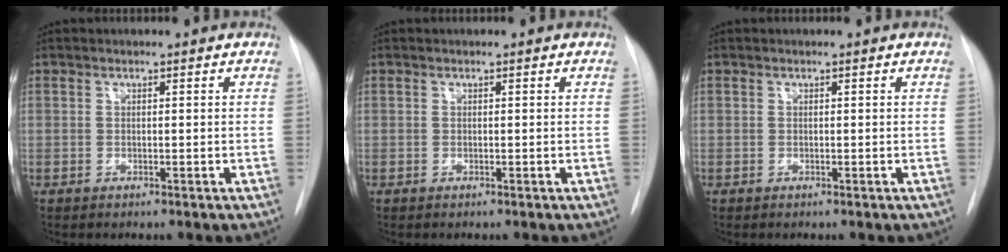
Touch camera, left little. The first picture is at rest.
{"total": 0.0}
{"total": 0.0}